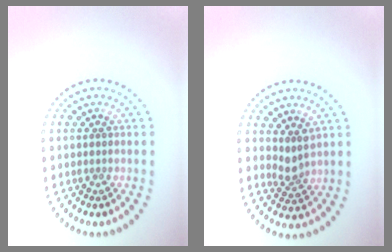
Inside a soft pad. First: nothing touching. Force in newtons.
{"total": 1.9, "press": 1.4, "slide": 1.3}